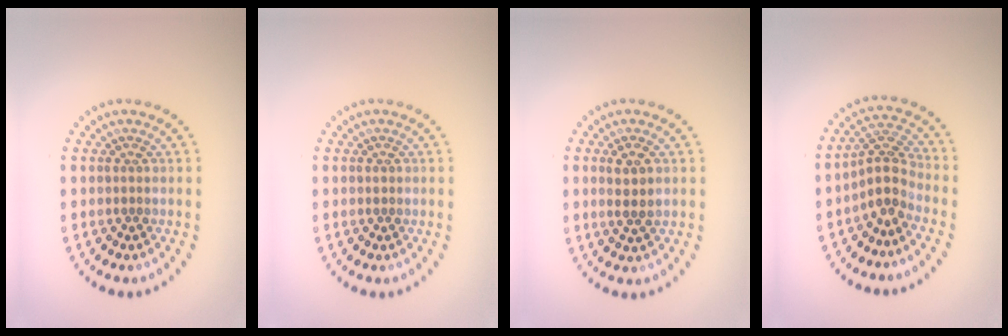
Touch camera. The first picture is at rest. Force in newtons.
{"total": 0.6, "press": 0.5, "slide": 0.2}
{"total": 2.2, "press": 2.1, "slide": 0.7}
{"total": 3.5, "press": 2.7, "slide": 2.2}